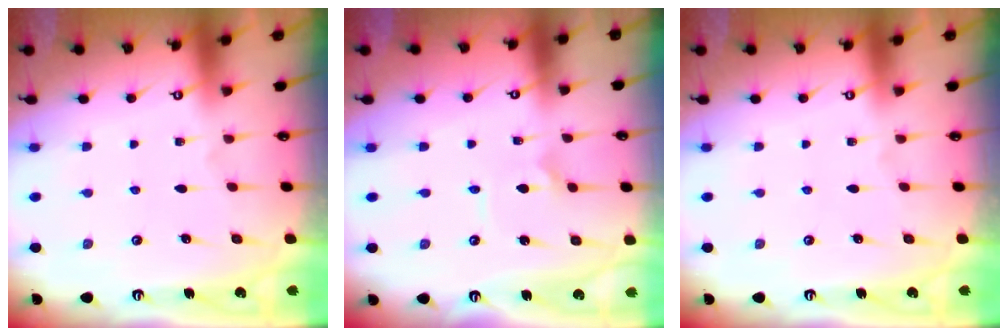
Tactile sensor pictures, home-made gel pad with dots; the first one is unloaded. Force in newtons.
{"total": 2.3, "press": 2.3, "slide": 0.1}
{"total": 0.0}